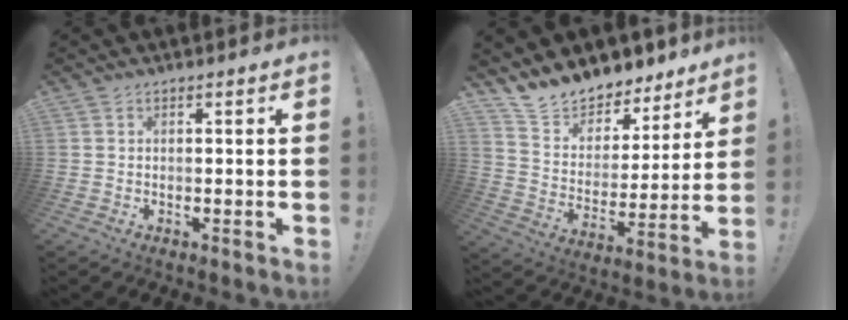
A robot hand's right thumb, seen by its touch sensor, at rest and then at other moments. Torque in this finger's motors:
{"motor_torque": [-0.02, 0.41, 0.33, 0.33, 0.01]}